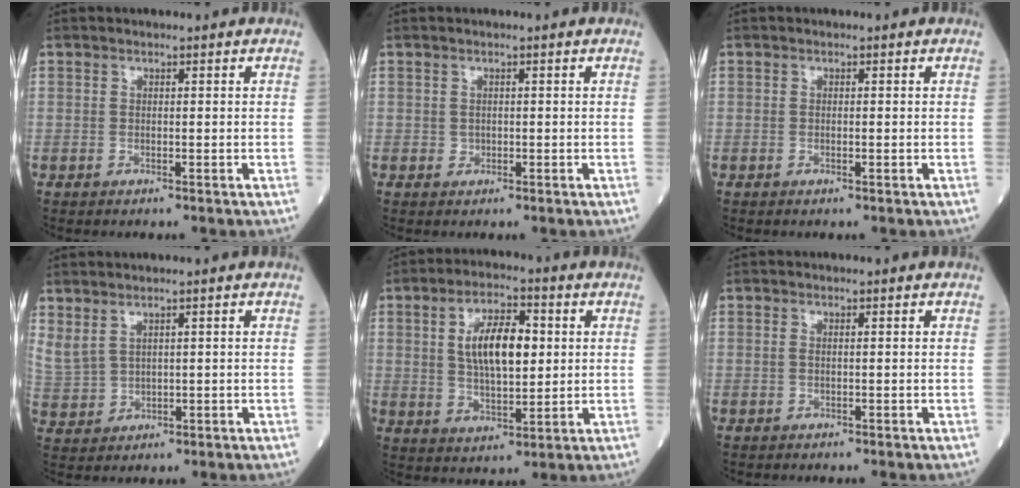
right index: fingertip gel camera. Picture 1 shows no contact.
{"total": 0.7, "force": [0.0, 0.6, 0.2], "torque": [0.000, 0.002, 0.000]}
{"total": 0.5, "force": [-0.1, 0.1, 0.5], "torque": [-0.013, -0.002, 0.001]}
{"total": 6.3, "force": [3.8, 3.5, 3.6], "torque": [-0.104, -0.003, 0.094]}
{"total": 10.2, "force": [1.9, 4.0, 9.1], "torque": [-0.167, 0.010, 0.034]}
{"total": 0.6, "force": [0.1, 0.2, 0.5], "torque": [-0.019, 0.002, 0.003]}